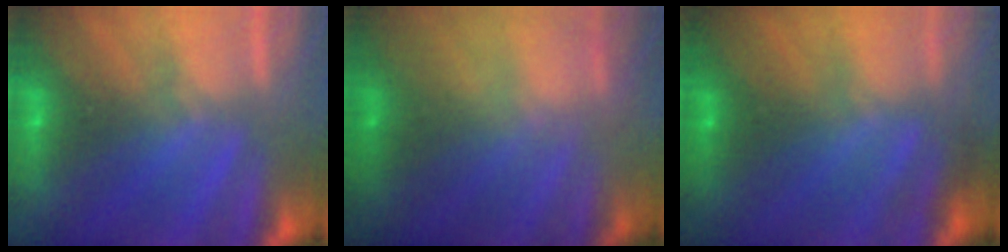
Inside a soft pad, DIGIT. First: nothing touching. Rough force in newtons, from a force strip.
{"total": 9.1}
{"total": 4.4}